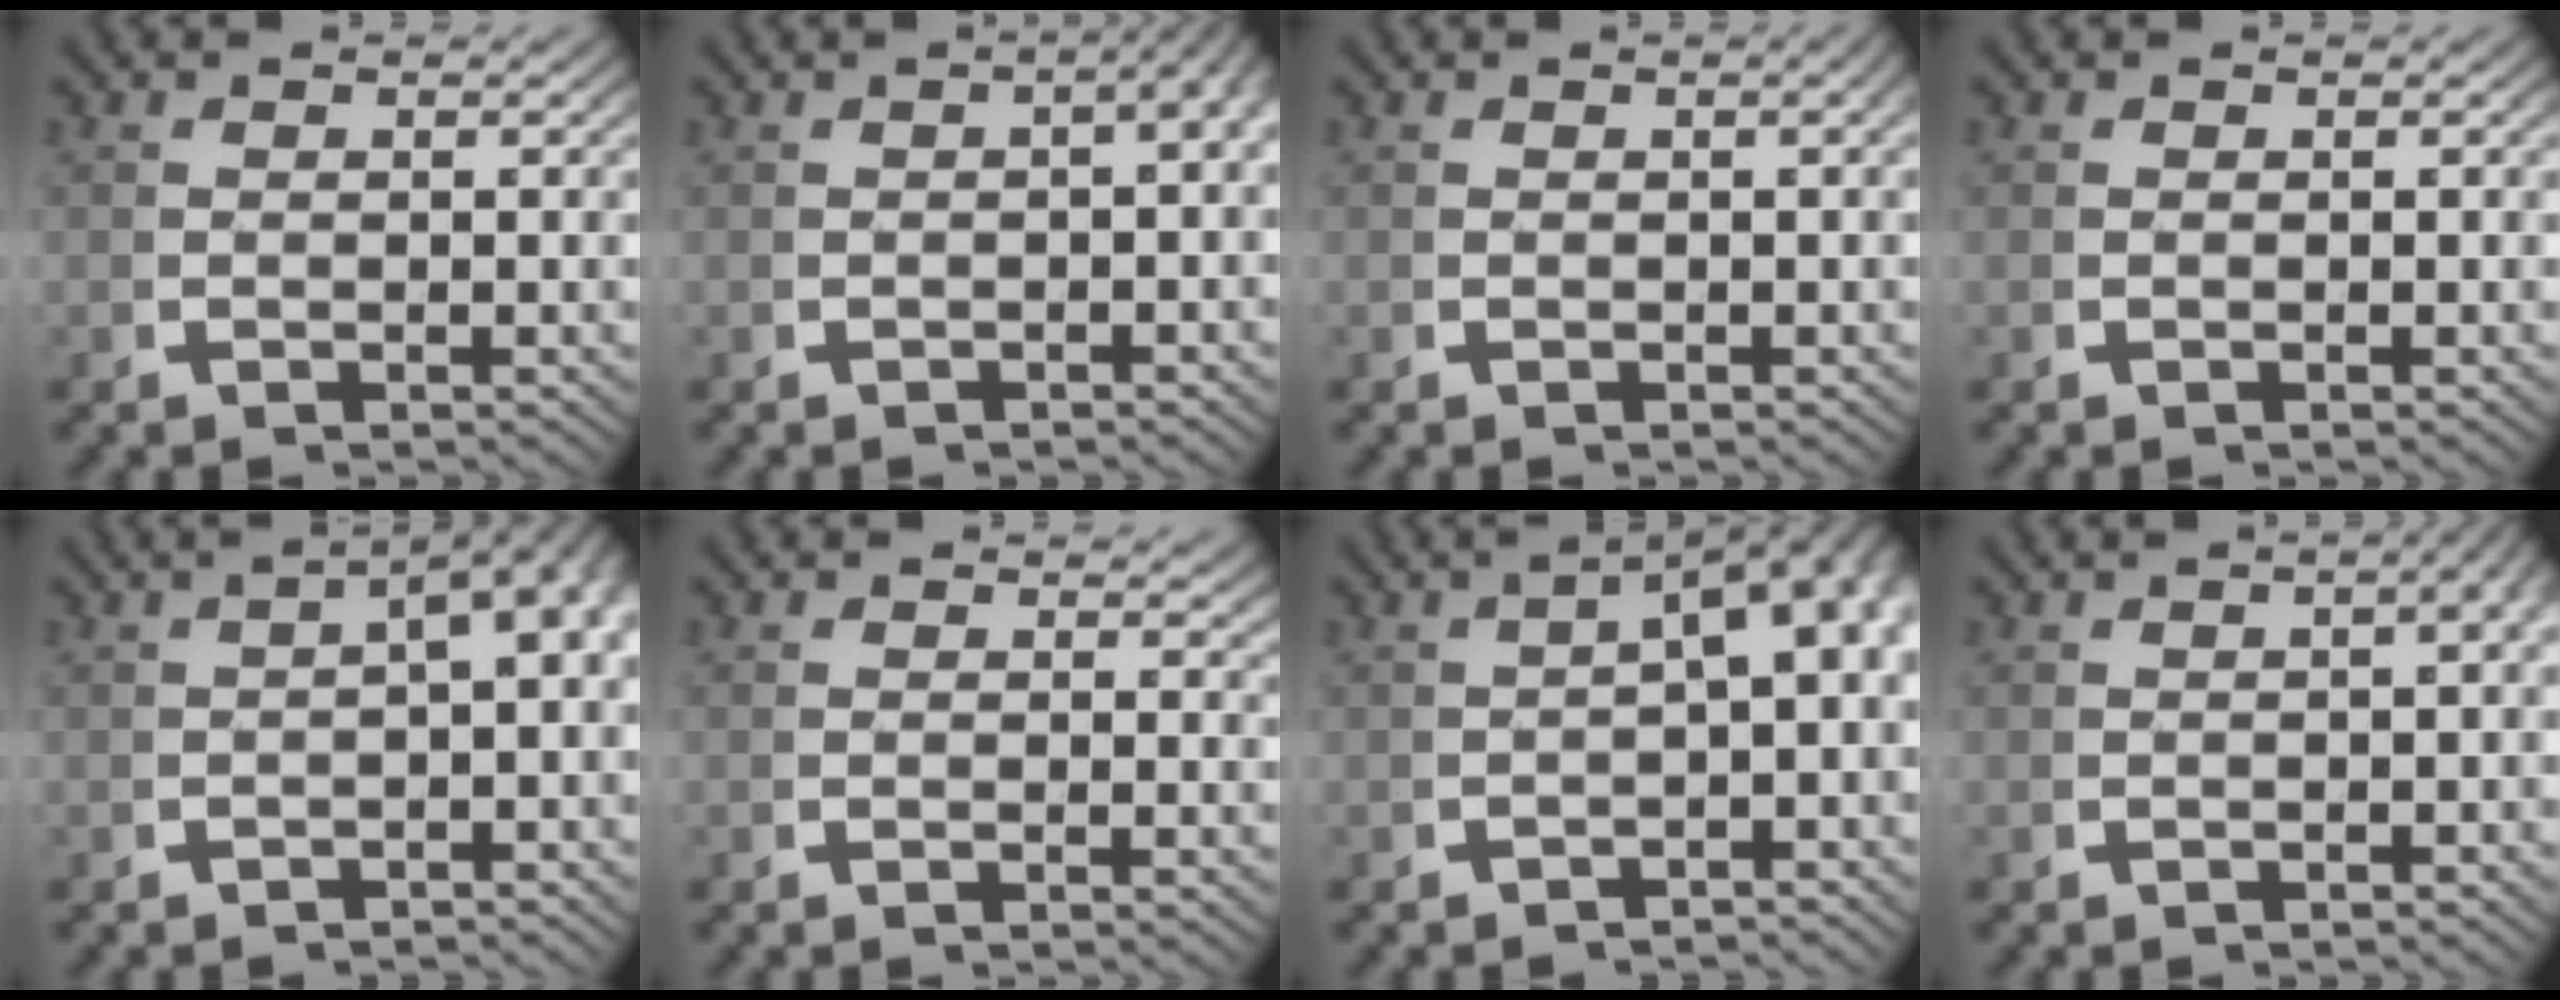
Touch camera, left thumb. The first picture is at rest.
{"total": 6.1, "force": [1.2, 3.6, 4.8], "torque": [-0.037, 0.041, -0.006]}
{"total": 0.9, "force": [-0.1, 0.2, 0.9], "torque": [-0.012, 0.004, -0.001]}
{"total": 0.0}
{"total": 5.6, "force": [0.0, 2.7, 4.9], "torque": [-0.054, 0.013, -0.006]}
{"total": 1.5, "force": [1.1, 0.8, 0.6], "torque": [-0.004, -0.002, 0.011]}
{"total": 8.0, "force": [0.2, 4.0, 6.9], "torque": [-0.075, 0.014, -0.007]}
{"total": 5.5, "force": [1.0, 2.9, 4.5], "torque": [-0.035, 0.036, -0.005]}